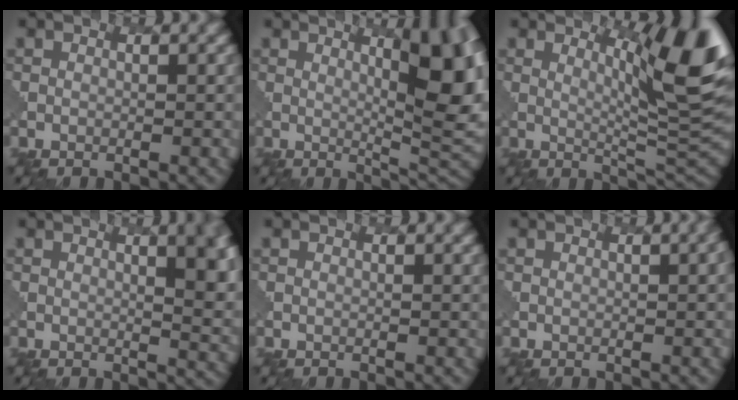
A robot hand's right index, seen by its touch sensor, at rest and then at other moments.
{"total": 10.2, "force": [2.4, 2.8, 9.5], "torque": [-0.103, 0.007, 0.032]}
{"total": 9.1, "force": [3.5, 1.7, 8.2], "torque": [-0.116, -0.002, 0.055]}
{"total": 8.2, "force": [2.4, 3.4, 7.0], "torque": [-0.043, 0.008, 0.023]}
{"total": 0.0}
{"total": 2.2, "force": [0.1, 0.8, 2.1], "torque": [-0.010, 0.007, 0.003]}